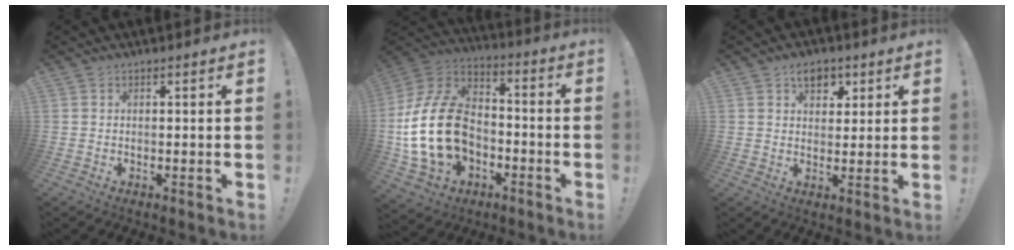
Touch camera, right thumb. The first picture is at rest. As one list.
[{"total": 21.8, "force": [-3.7, 15.5, 14.8], "torque": [-0.290, 0.033, -0.050]}, {"total": 6.6, "force": [3.4, 4.5, 3.3], "torque": [-0.030, -0.009, 0.057]}]